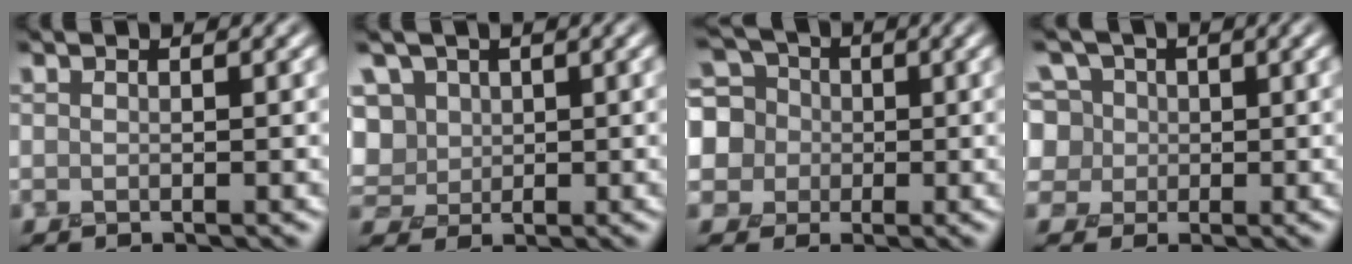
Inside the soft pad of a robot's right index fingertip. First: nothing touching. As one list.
[{"total": 6.9, "force": [3.0, 5.5, 3.0], "torque": [-0.068, 0.030, 0.042]}, {"total": 7.7, "force": [0.9, 7.3, 2.2], "torque": [-0.060, 0.046, -0.012]}, {"total": 7.7, "force": [3.1, 6.5, 2.7], "torque": [-0.052, 0.045, 0.023]}]